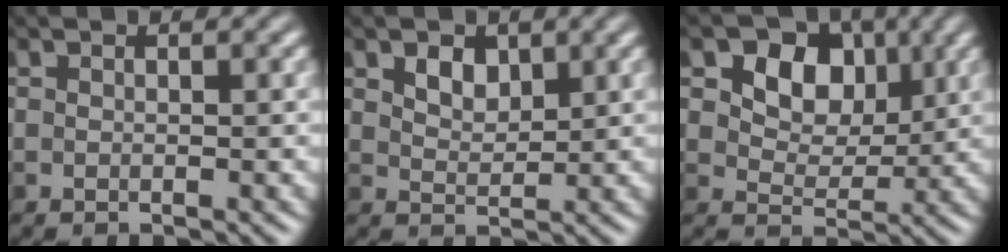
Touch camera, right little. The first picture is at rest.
{"total": 2.1, "force": [1.2, 1.3, 1.1], "torque": [-0.024, 0.000, 0.022]}
{"total": 6.1, "force": [2.2, 4.4, 3.6], "torque": [-0.058, -0.003, 0.031]}